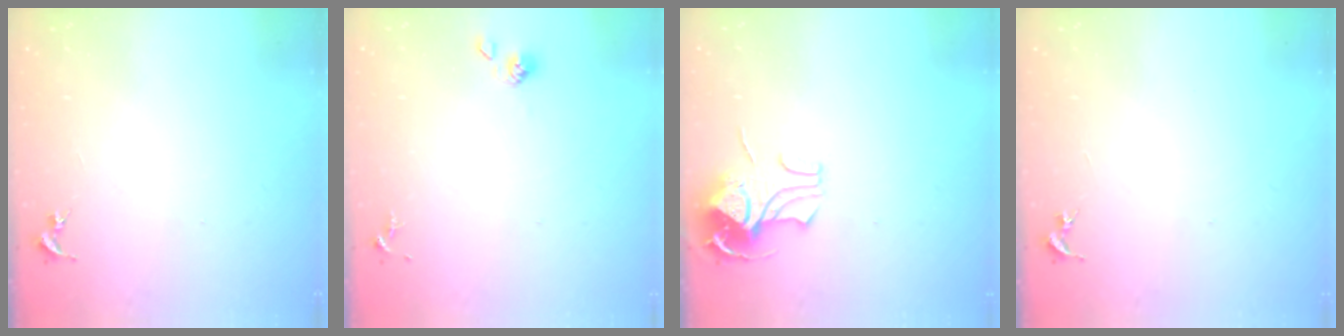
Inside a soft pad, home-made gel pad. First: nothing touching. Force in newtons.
{"total": 4.4, "press": 4.1, "slide": 1.6}
{"total": 8.9, "press": 8.9, "slide": 0.7}
{"total": 0.0}